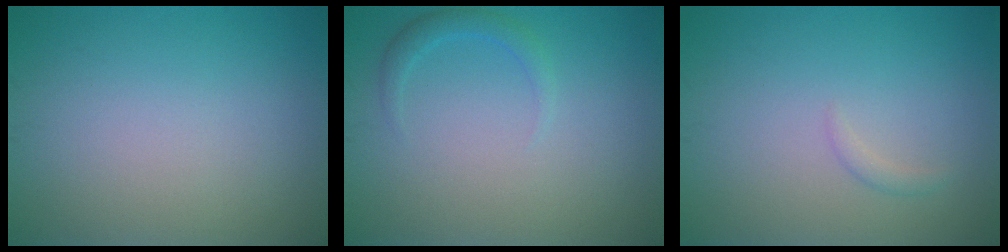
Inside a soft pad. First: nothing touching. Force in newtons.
{"total": 1.4, "press": 1.4, "slide": 0.1}
{"total": 0.7, "press": 0.7, "slide": 0.1}